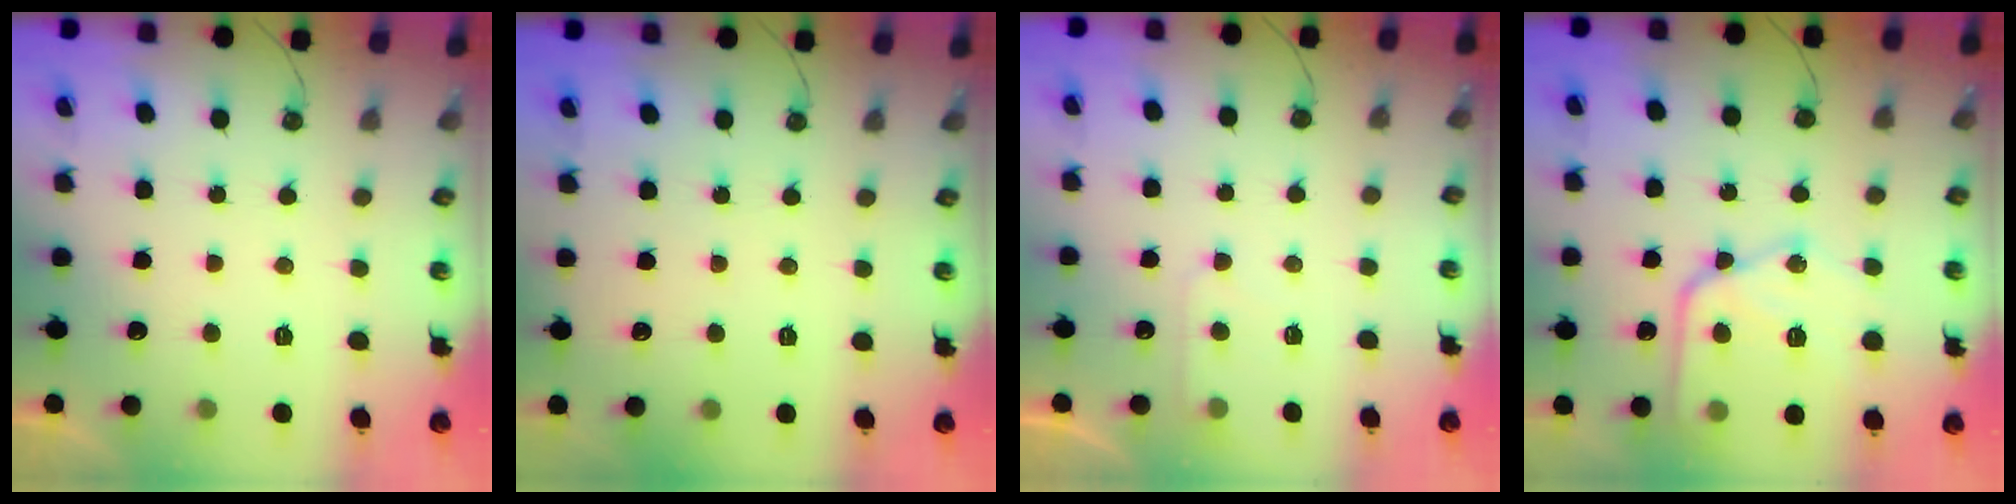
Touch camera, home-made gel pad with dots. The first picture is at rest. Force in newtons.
{"total": 0.0}
{"total": 5.2, "press": 5.1, "slide": 0.7}
{"total": 16.0, "press": 15.9, "slide": 1.3}